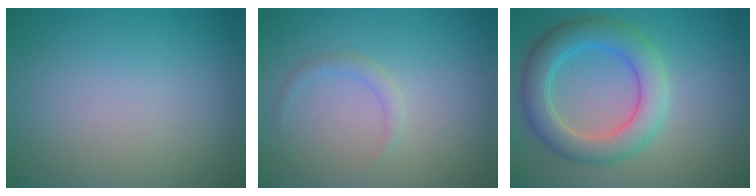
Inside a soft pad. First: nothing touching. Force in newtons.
{"total": 1.1, "press": 1.1, "slide": 0.0}
{"total": 5.2, "press": 5.2, "slide": 0.1}